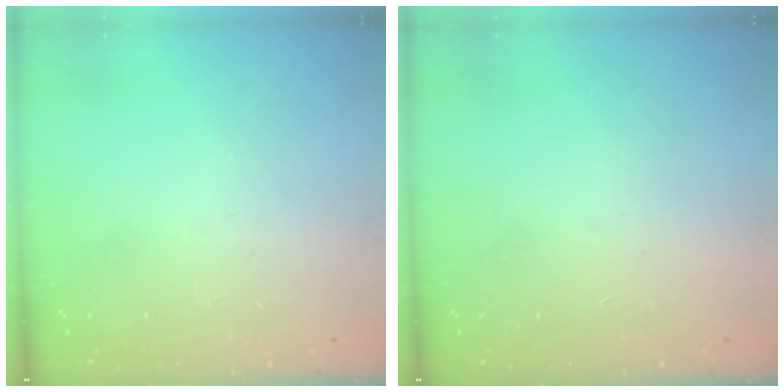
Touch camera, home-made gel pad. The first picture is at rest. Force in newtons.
{"total": 1.5, "press": 1.5, "slide": 0.1}